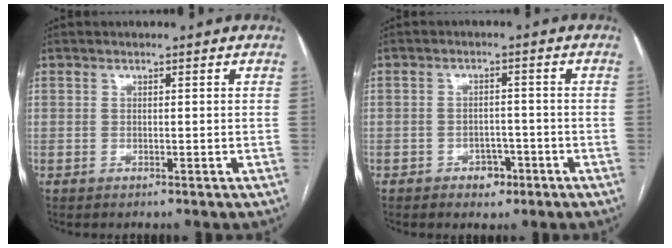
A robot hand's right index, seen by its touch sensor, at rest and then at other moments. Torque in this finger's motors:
{"motor_torque": [0.60, -0.12, 0.19, 0.02]}